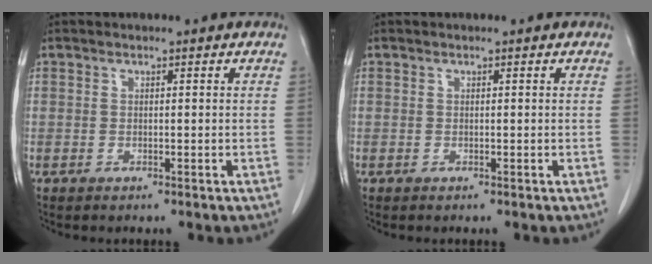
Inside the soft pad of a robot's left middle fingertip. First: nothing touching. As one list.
[{"total": 0.0}]